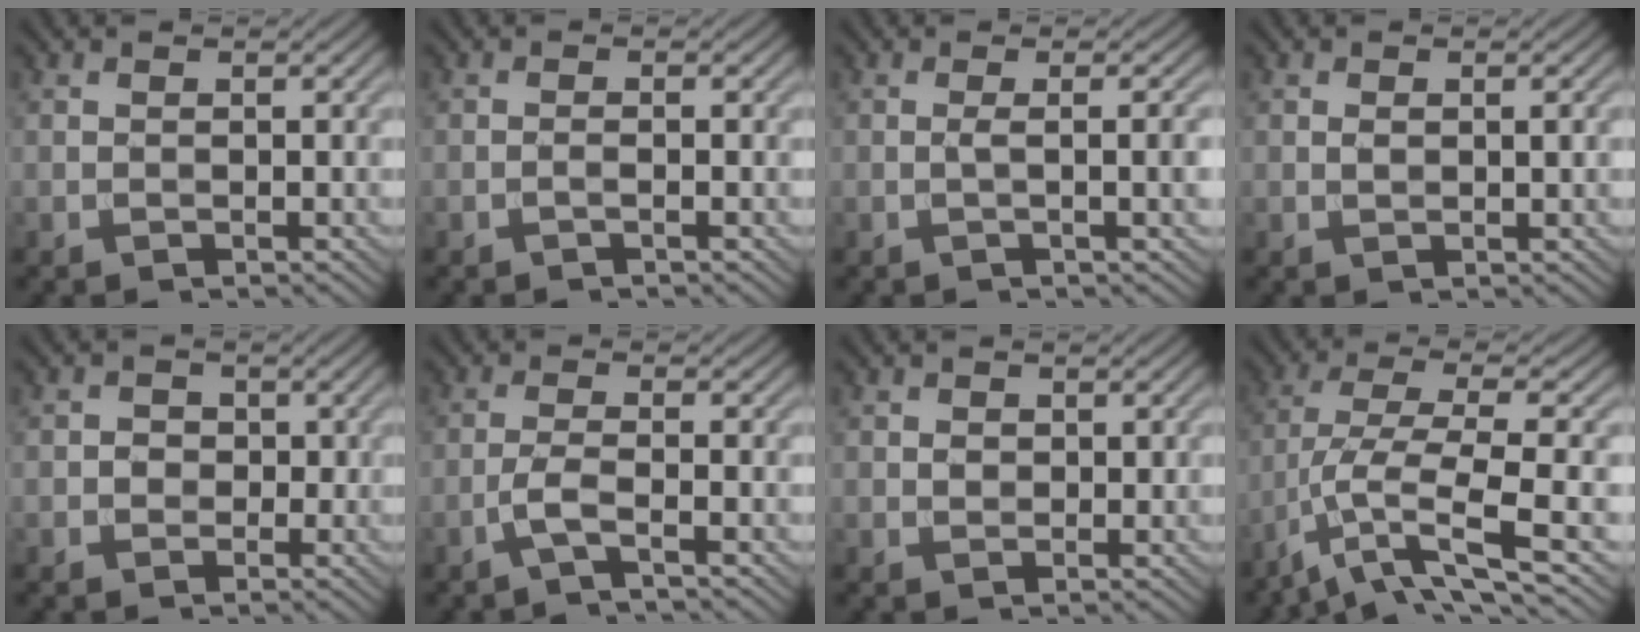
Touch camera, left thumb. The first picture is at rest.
{"total": 0.8, "force": [-0.5, 0.0, 0.7], "torque": [-0.012, 0.002, -0.011]}
{"total": 3.7, "force": [-0.1, 0.7, 3.6], "torque": [-0.051, 0.005, -0.006]}
{"total": 1.8, "force": [0.2, 0.7, 1.6], "torque": [-0.031, 0.000, 0.004]}
{"total": 2.3, "force": [-0.1, 2.2, 0.7], "torque": [-0.001, -0.002, -0.013]}
{"total": 2.7, "force": [-1.4, 0.3, 2.3], "torque": [-0.048, 0.009, -0.041]}
{"total": 1.8, "force": [0.3, 1.3, 1.1], "torque": [-0.023, -0.004, 0.005]}
{"total": 10.4, "force": [-4.9, 2.4, 8.8], "torque": [-0.175, 0.000, -0.087]}